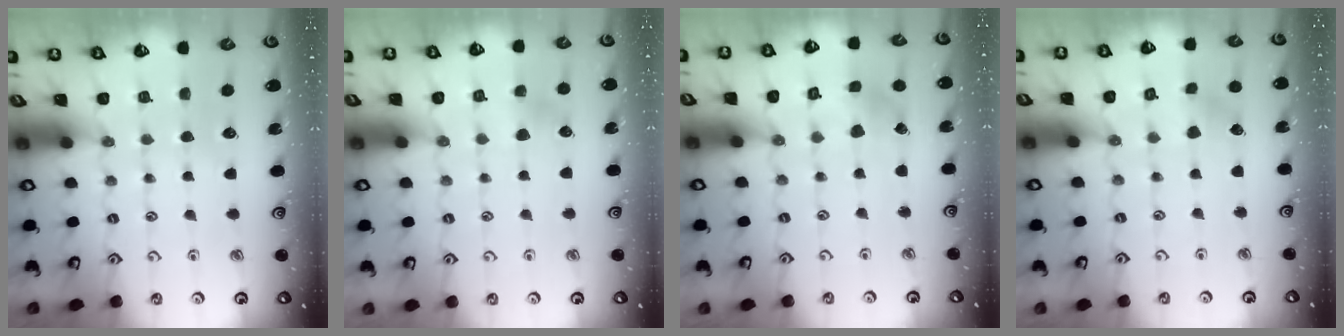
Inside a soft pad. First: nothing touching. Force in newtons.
{"total": 3.8, "press": 3.7, "slide": 0.4}
{"total": 2.2, "press": 2.2, "slide": 0.3}
{"total": 2.9, "press": 2.9, "slide": 0.3}